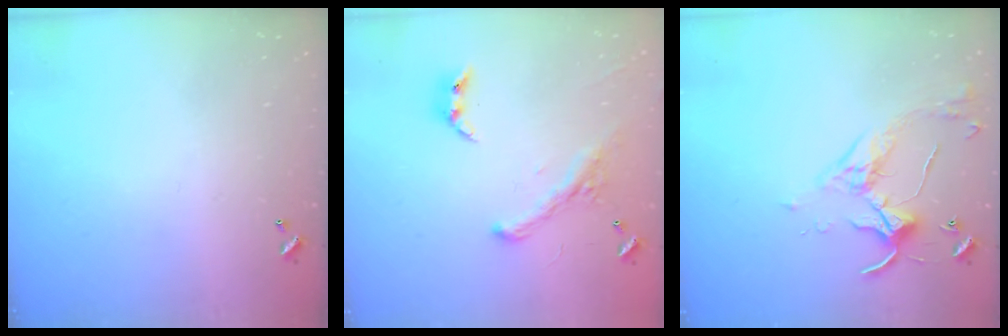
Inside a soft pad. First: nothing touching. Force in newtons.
{"total": 2.6, "press": 2.3, "slide": 1.3}
{"total": 3.9, "press": 3.9, "slide": 0.4}